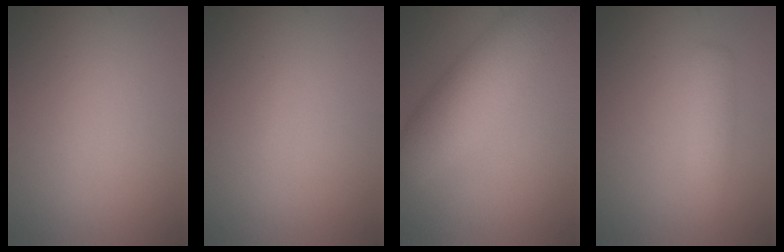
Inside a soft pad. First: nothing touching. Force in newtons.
{"total": 0.0}
{"total": 6.7, "press": 6.7, "slide": 0.2}
{"total": 2.2, "press": 2.2, "slide": 0.0}